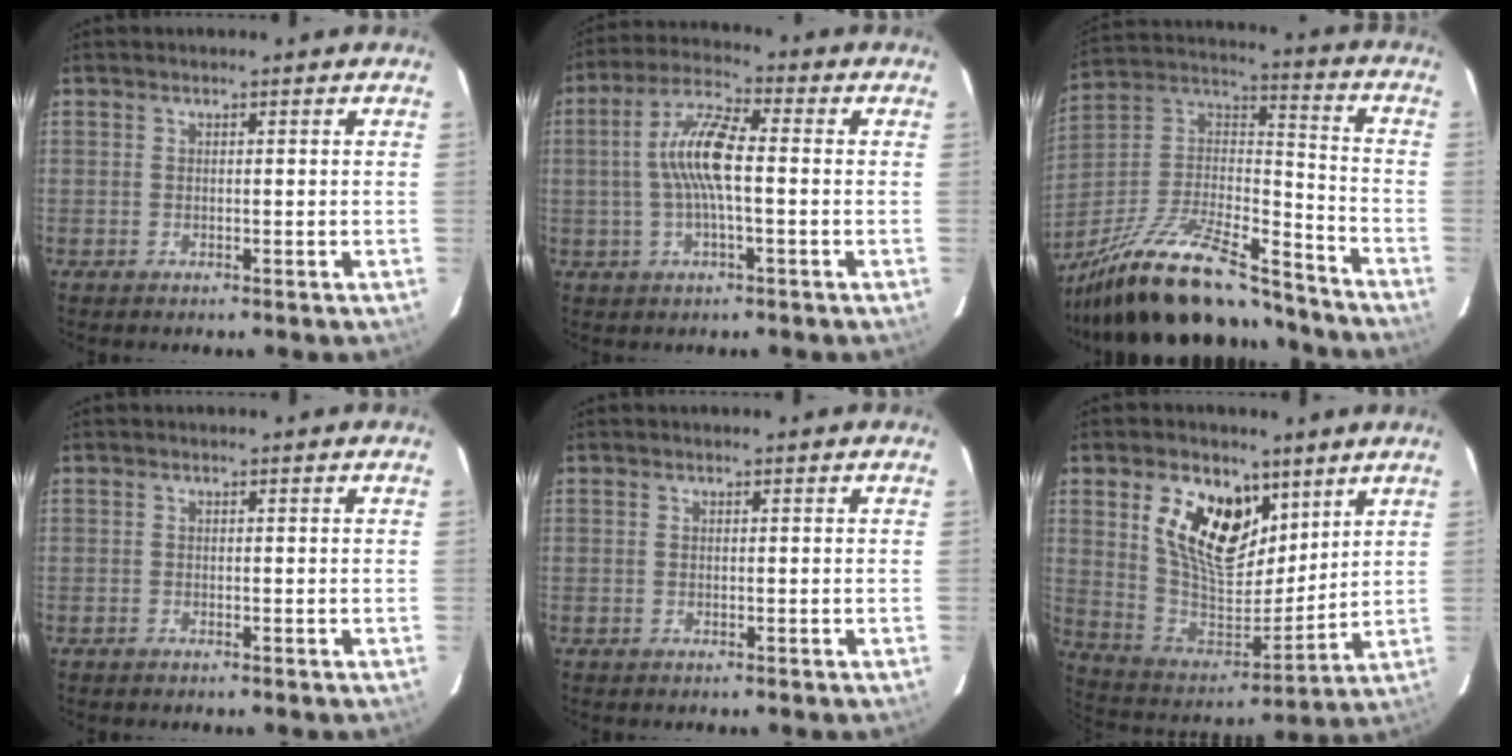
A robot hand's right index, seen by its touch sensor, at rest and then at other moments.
{"total": 9.4, "force": [-0.3, 2.3, 9.1], "torque": [-0.183, 0.014, -0.007]}
{"total": 26.9, "force": [-21.0, 8.0, 14.9], "torque": [-0.281, -0.001, -0.337]}
{"total": 0.0}
{"total": 0.0}
{"total": 17.1, "force": [8.4, 9.6, 11.4], "torque": [-0.212, 0.001, 0.161]}